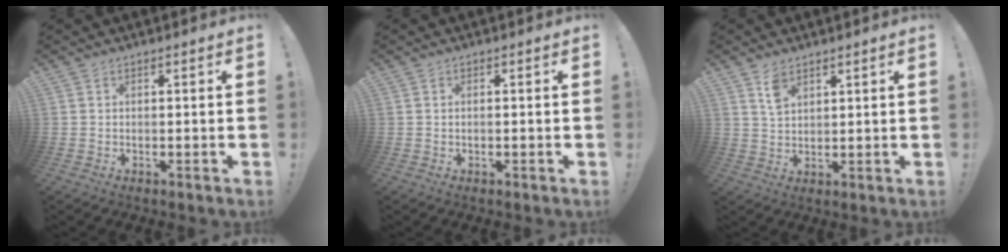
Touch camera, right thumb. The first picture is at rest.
{"total": 0.6, "force": [-0.3, 0.1, 0.6], "torque": [-0.014, 0.002, -0.005]}
{"total": 4.6, "force": [2.9, 2.3, 2.7], "torque": [-0.040, -0.015, 0.051]}